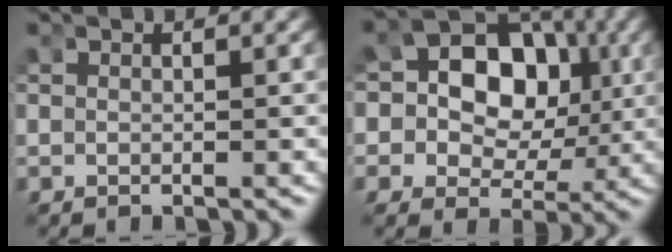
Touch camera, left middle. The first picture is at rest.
{"total": 14.0, "force": [1.0, 11.9, 7.2], "torque": [-0.169, -0.027, 0.014]}